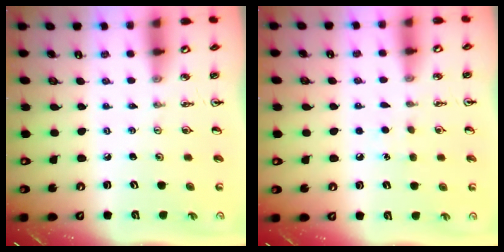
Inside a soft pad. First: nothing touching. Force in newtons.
{"total": 5.2, "press": 5.2, "slide": 0.5}